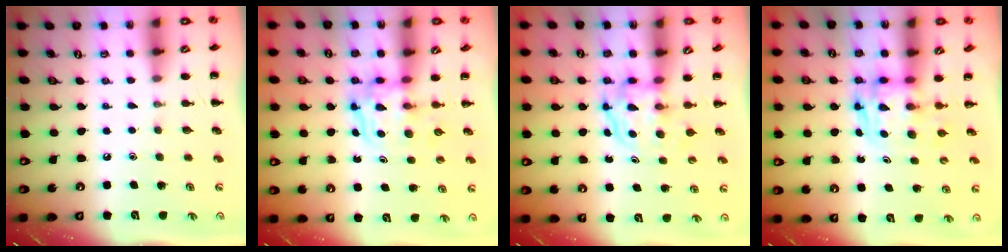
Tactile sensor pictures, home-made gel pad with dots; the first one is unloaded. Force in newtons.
{"total": 3.5, "press": 3.5, "slide": 0.2}
{"total": 3.8, "press": 3.8, "slide": 0.2}
{"total": 2.7, "press": 2.7, "slide": 0.2}